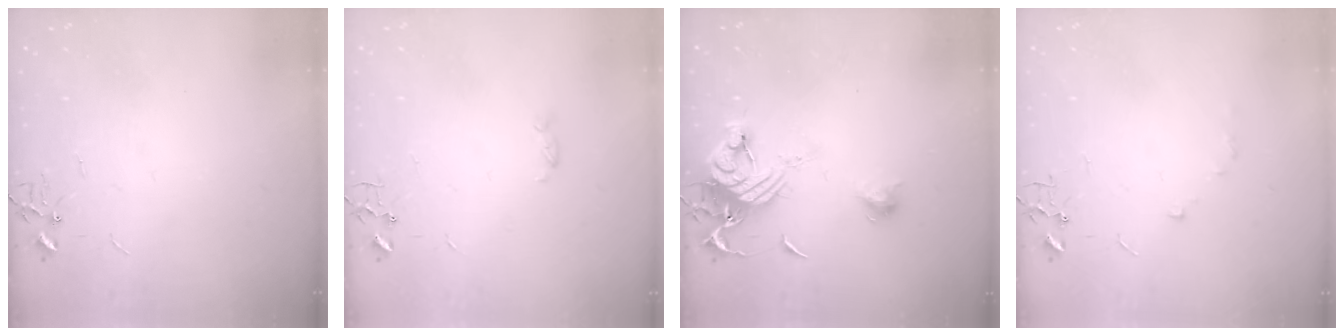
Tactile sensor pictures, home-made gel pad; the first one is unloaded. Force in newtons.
{"total": 2.3, "press": 2.2, "slide": 0.4}
{"total": 14.0, "press": 14.0, "slide": 1.1}
{"total": 5.6, "press": 5.6, "slide": 0.5}